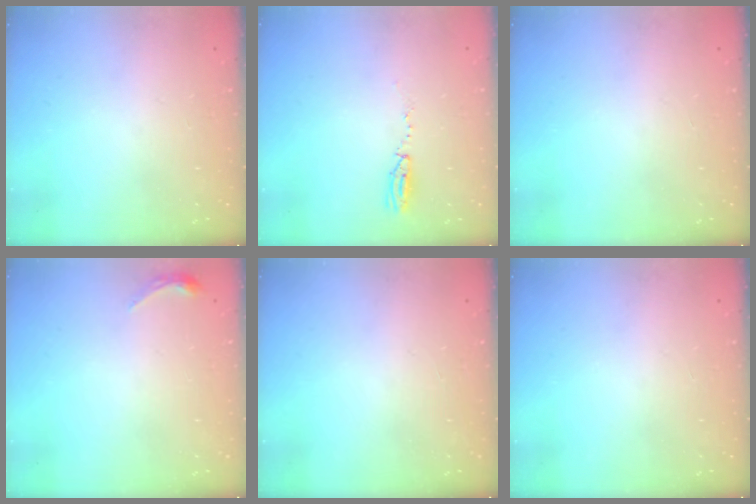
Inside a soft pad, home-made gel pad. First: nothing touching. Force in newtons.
{"total": 3.1, "press": 2.5, "slide": 1.9}
{"total": 0.0}
{"total": 3.4, "press": 3.3, "slide": 0.6}
{"total": 0.9, "press": 0.0, "slide": 0.9}
{"total": 0.0}